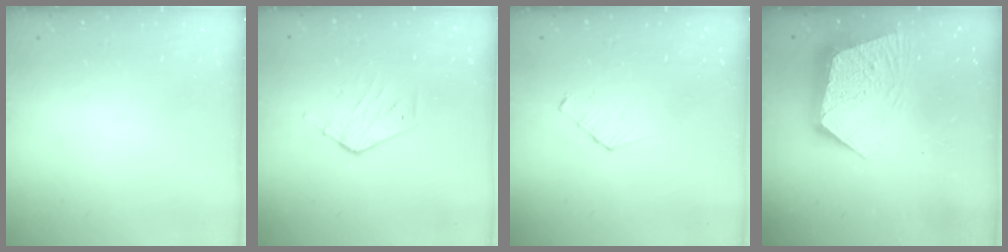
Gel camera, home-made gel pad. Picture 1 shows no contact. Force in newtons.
{"total": 3.3, "press": 3.3, "slide": 0.2}
{"total": 4.5, "press": 4.5, "slide": 0.4}
{"total": 11.2, "press": 11.1, "slide": 0.8}